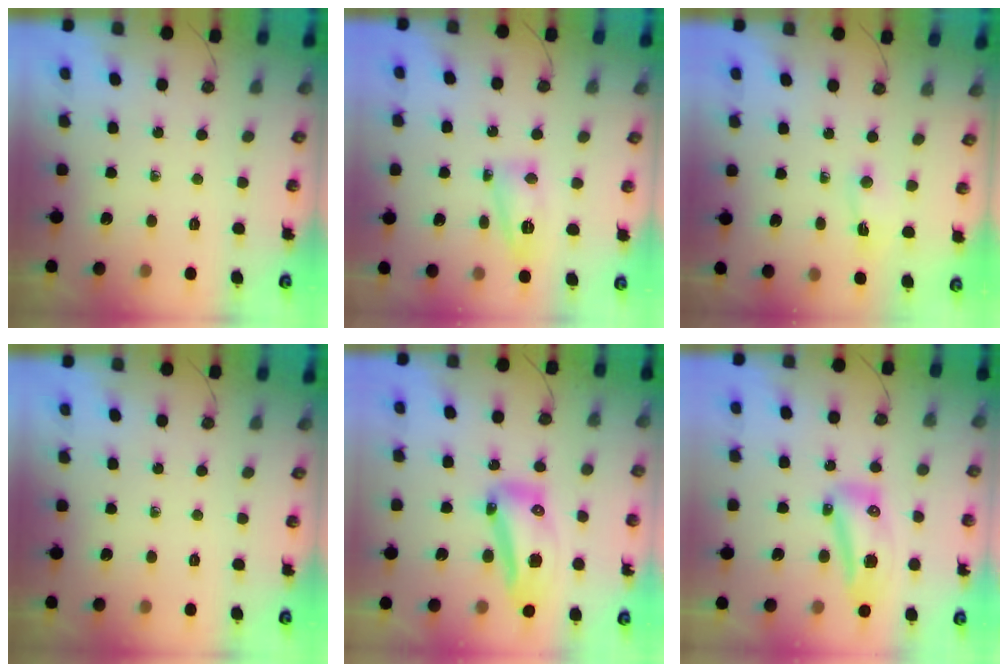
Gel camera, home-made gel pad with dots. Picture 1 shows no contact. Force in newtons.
{"total": 10.2, "press": 10.2, "slide": 0.7}
{"total": 1.1, "press": 1.0, "slide": 0.4}
{"total": 0.0}
{"total": 13.5, "press": 13.4, "slide": 1.4}
{"total": 10.0, "press": 9.9, "slide": 1.1}